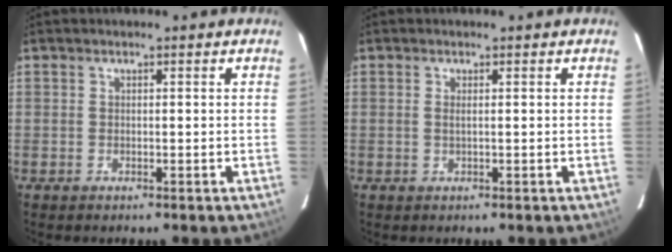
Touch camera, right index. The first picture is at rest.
{"total": 0.8, "force": [0.0, -0.2, 0.8], "torque": [-0.016, 0.000, 0.000]}